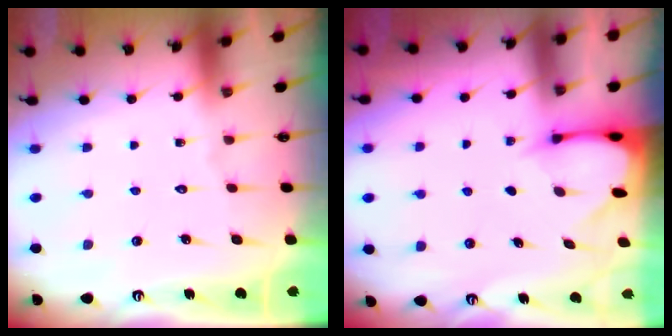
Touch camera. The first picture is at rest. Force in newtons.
{"total": 2.4, "press": 2.4, "slide": 0.3}